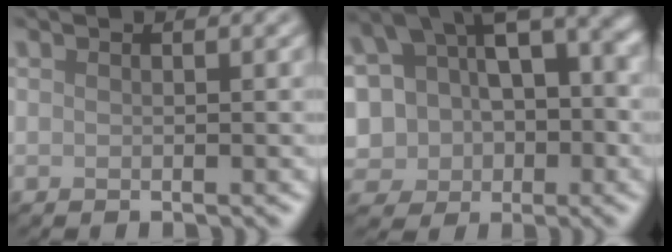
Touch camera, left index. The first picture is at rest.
{"total": 11.0, "force": [1.3, 8.5, 7.0], "torque": [-0.127, 0.018, 0.020]}